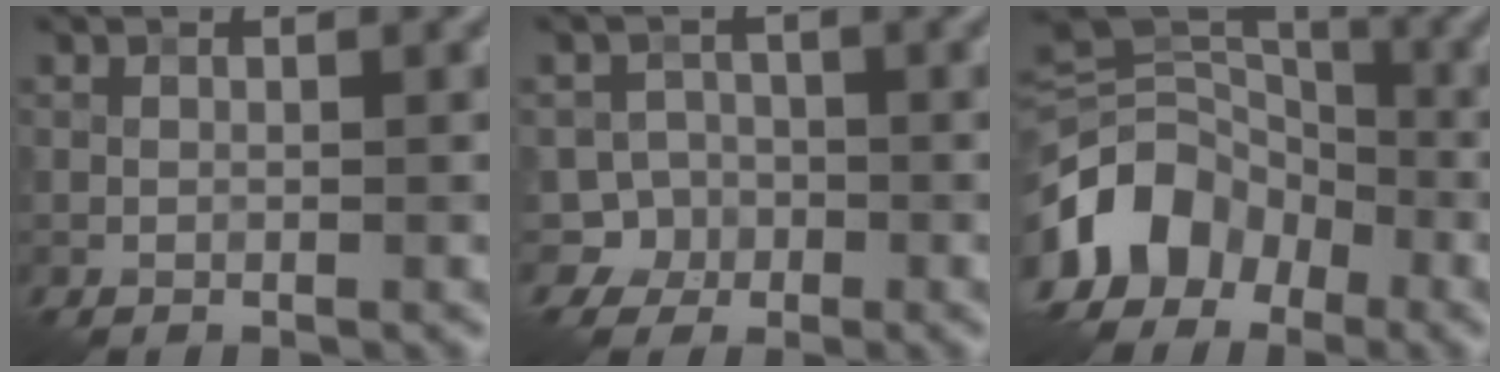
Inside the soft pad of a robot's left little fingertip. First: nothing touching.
{"total": 3.1, "force": [-1.5, 2.7, 0.1], "torque": [0.029, 0.005, -0.029]}
{"total": 9.9, "force": [-4.8, 7.2, 4.8], "torque": [-0.106, 0.008, -0.109]}